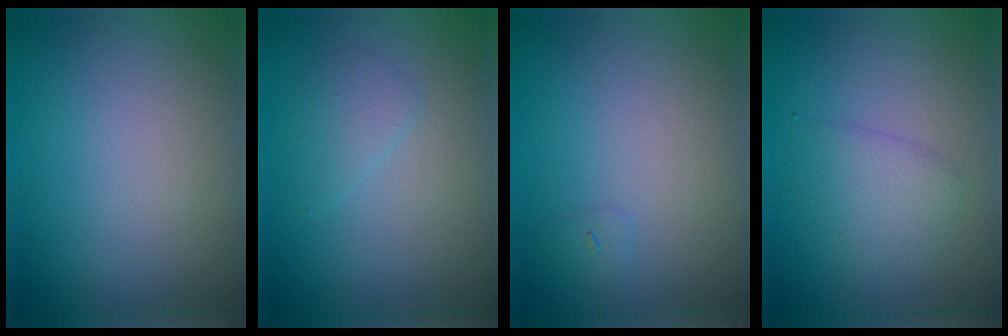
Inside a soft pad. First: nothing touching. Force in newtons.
{"total": 1.5, "press": 1.5, "slide": 0.2}
{"total": 0.6, "press": 0.6, "slide": 0.1}
{"total": 2.5, "press": 2.5, "slide": 0.0}